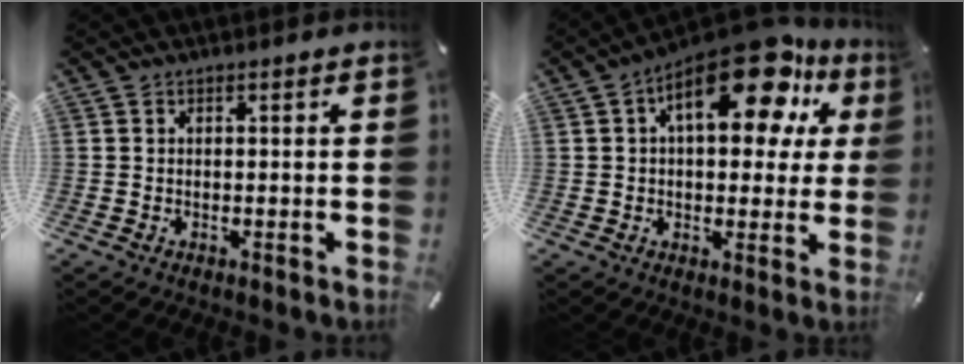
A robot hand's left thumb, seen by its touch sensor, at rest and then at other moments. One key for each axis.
{"total": 19.0, "fx": 9.1, "fy": 8.8, "fz": 14.1, "tx": -0.203, "ty": -0.040, "tz": 0.147}